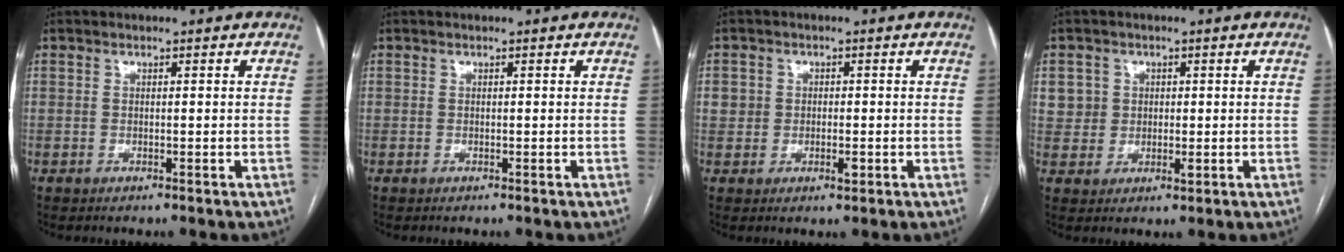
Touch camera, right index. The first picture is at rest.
{"total": 0.0}
{"total": 3.3, "force": [-0.2, 2.7, 1.8], "torque": [-0.023, 0.005, 0.000]}
{"total": 4.4, "force": [1.4, 4.1, 0.5], "torque": [0.001, 0.001, 0.027]}